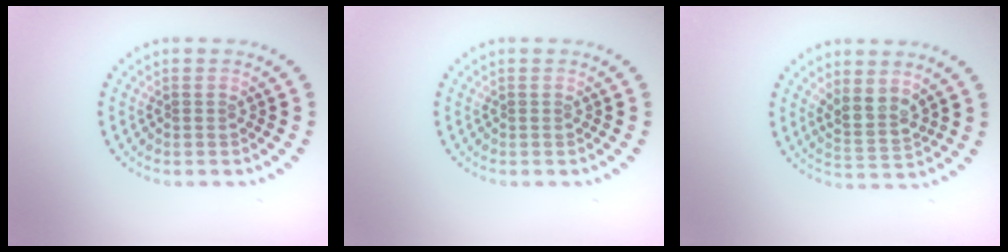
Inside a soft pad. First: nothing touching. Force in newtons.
{"total": 0.0}
{"total": 2.5, "press": 2.1, "slide": 1.4}